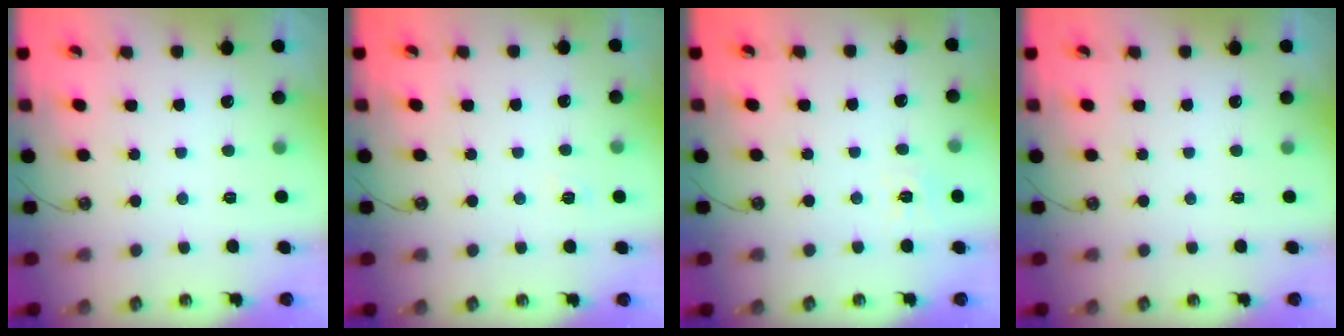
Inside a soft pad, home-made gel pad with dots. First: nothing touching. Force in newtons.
{"total": 2.6, "press": 2.6, "slide": 0.2}
{"total": 5.1, "press": 5.1, "slide": 0.6}
{"total": 0.0}